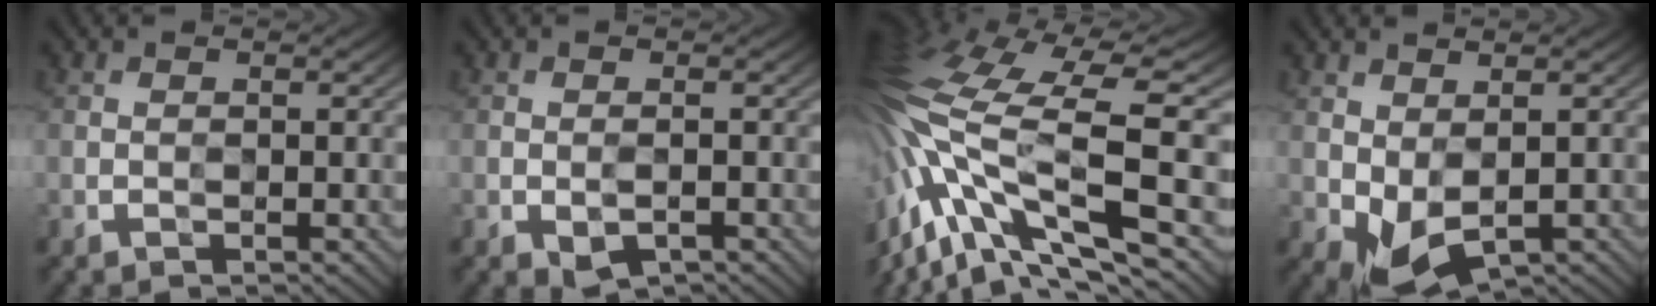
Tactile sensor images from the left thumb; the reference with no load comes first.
{"total": 0.8, "force": [-0.7, 0.3, 0.3], "torque": [-0.010, -0.001, -0.010]}
{"total": 16.7, "force": [-2.0, 6.1, 15.4], "torque": [-0.346, -0.012, -0.019]}
{"total": 2.9, "force": [0.2, 1.9, 2.2], "torque": [-0.055, 0.002, 0.005]}